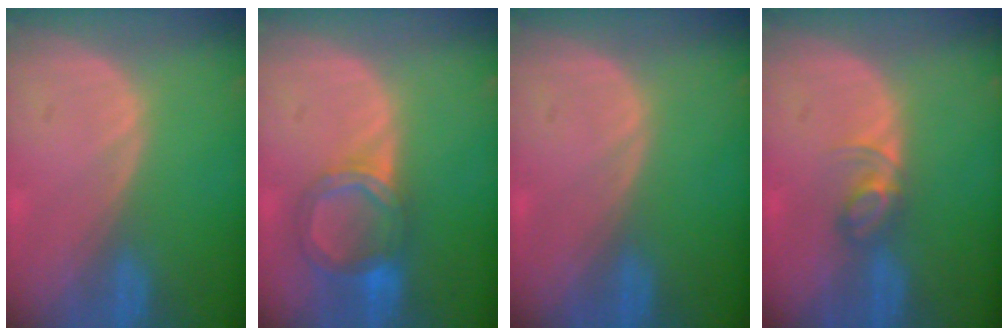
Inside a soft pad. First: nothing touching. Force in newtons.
{"total": 6.4, "press": 5.7, "slide": 3.0}
{"total": 0.0}
{"total": 3.3, "press": 3.2, "slide": 0.4}